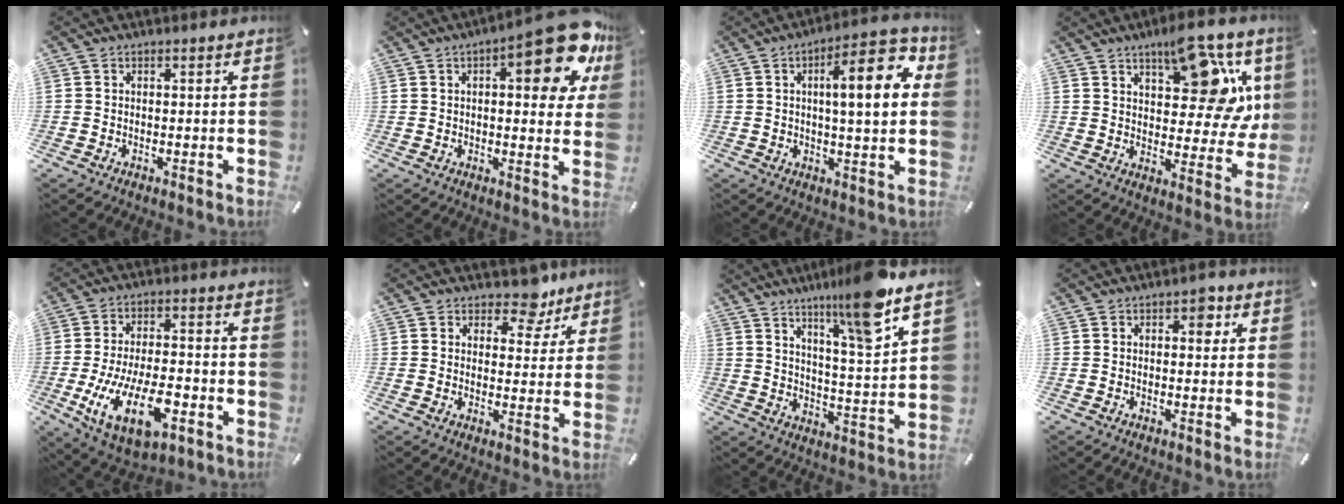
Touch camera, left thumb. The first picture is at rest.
{"total": 17.6, "force": [8.0, 6.0, 14.5], "torque": [-0.182, -0.044, 0.119]}
{"total": 14.3, "force": [4.0, 4.3, 13.1], "torque": [-0.179, -0.008, 0.053]}
{"total": 16.9, "force": [9.7, 7.7, 11.4], "torque": [-0.139, -0.064, 0.161]}
{"total": 16.4, "force": [-5.8, 8.0, 13.1], "torque": [-0.254, 0.006, -0.093]}
{"total": 8.3, "force": [6.4, 4.4, 3.0], "torque": [-0.018, -0.049, 0.108]}
{"total": 14.2, "force": [10.7, 0.9, 9.3], "torque": [-0.152, -0.068, 0.168]}
{"total": 3.3, "force": [1.1, 2.1, 2.3], "torque": [-0.011, -0.008, 0.008]}